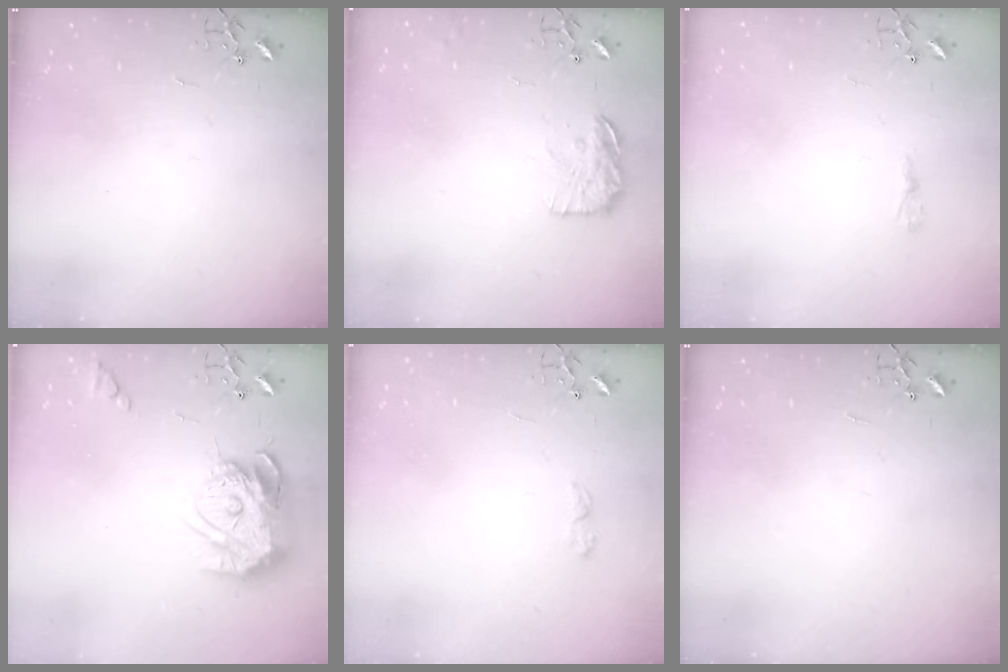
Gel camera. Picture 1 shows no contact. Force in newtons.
{"total": 13.3, "press": 13.3, "slide": 0.8}
{"total": 3.6, "press": 3.6, "slide": 0.4}
{"total": 16.3, "press": 16.2, "slide": 1.6}
{"total": 4.4, "press": 4.3, "slide": 0.7}
{"total": 0.0}